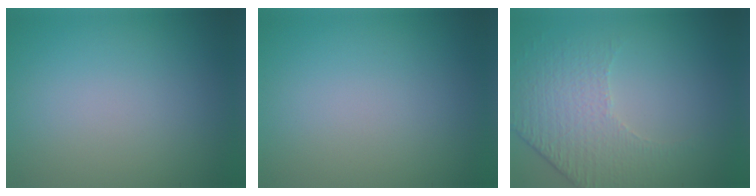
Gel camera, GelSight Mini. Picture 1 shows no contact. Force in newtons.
{"total": 0.0}
{"total": 4.7, "press": 3.3, "slide": 3.3}